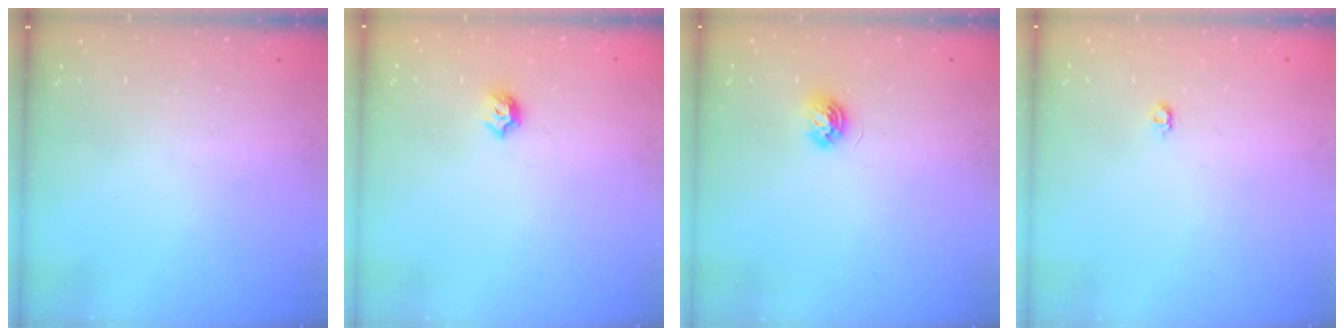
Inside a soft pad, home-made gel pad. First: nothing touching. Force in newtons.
{"total": 5.3, "press": 5.3, "slide": 0.9}
{"total": 4.8, "press": 4.8, "slide": 0.6}
{"total": 3.7, "press": 3.7, "slide": 0.4}